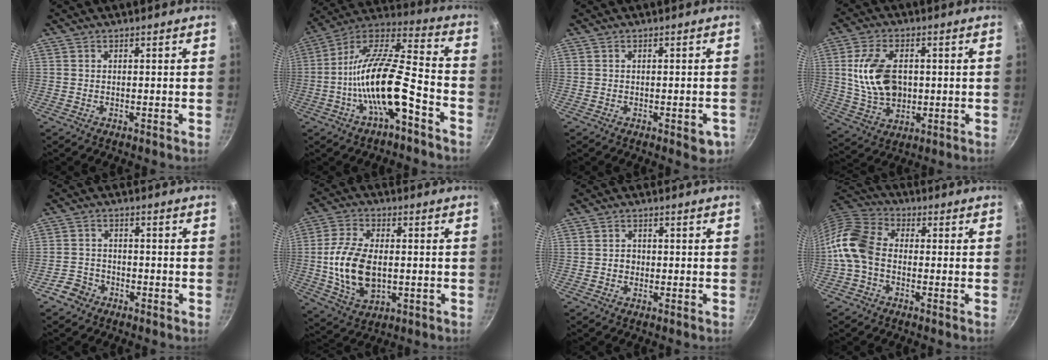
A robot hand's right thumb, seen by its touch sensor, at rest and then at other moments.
{"total": 17.9, "force": [-6.8, 5.8, 15.5], "torque": [-0.277, 0.050, -0.136]}
{"total": 3.8, "force": [-1.6, 1.6, 3.1], "torque": [-0.024, 0.002, -0.018]}
{"total": 13.3, "force": [1.3, 8.6, 10.1], "torque": [-0.174, -0.007, 0.031]}
{"total": 4.0, "force": [-2.6, 3.0, 0.7], "torque": [-0.006, 0.031, -0.047]}
{"total": 13.1, "force": [-0.8, 7.9, 10.4], "torque": [-0.193, 0.006, -0.012]}
{"total": 1.8, "force": [-0.3, 1.6, 0.8], "torque": [-0.005, 0.005, -0.007]}
{"total": 10.1, "force": [-2.0, 7.1, 6.8], "torque": [-0.122, 0.033, -0.063]}